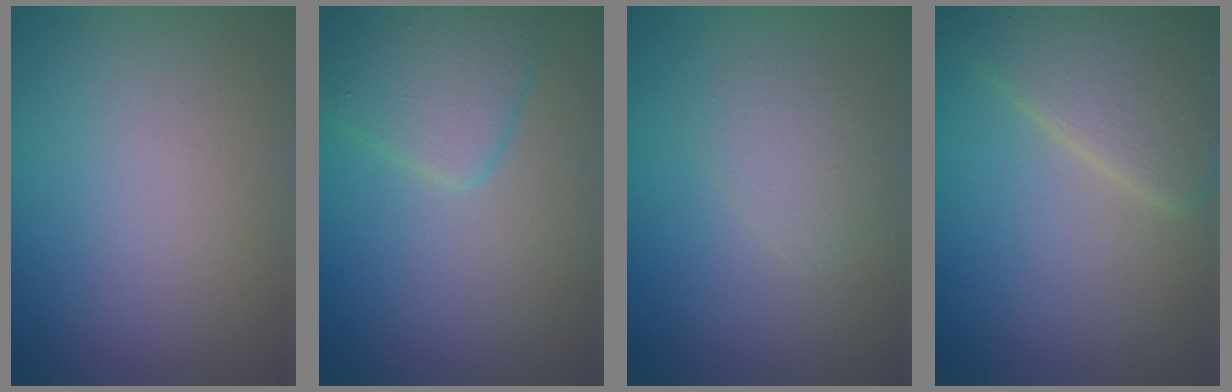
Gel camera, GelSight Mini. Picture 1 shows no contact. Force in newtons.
{"total": 3.7, "press": 3.7, "slide": 0.1}
{"total": 1.8, "press": 1.8, "slide": 0.1}
{"total": 6.0, "press": 6.0, "slide": 0.3}